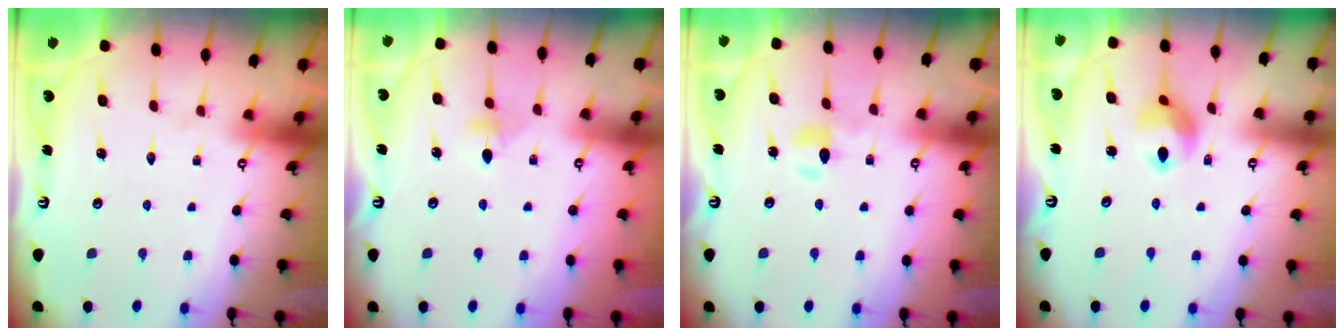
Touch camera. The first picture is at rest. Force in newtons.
{"total": 3.2, "press": 3.1, "slide": 0.8}
{"total": 4.8, "press": 4.8, "slide": 0.6}
{"total": 8.6, "press": 8.5, "slide": 0.8}